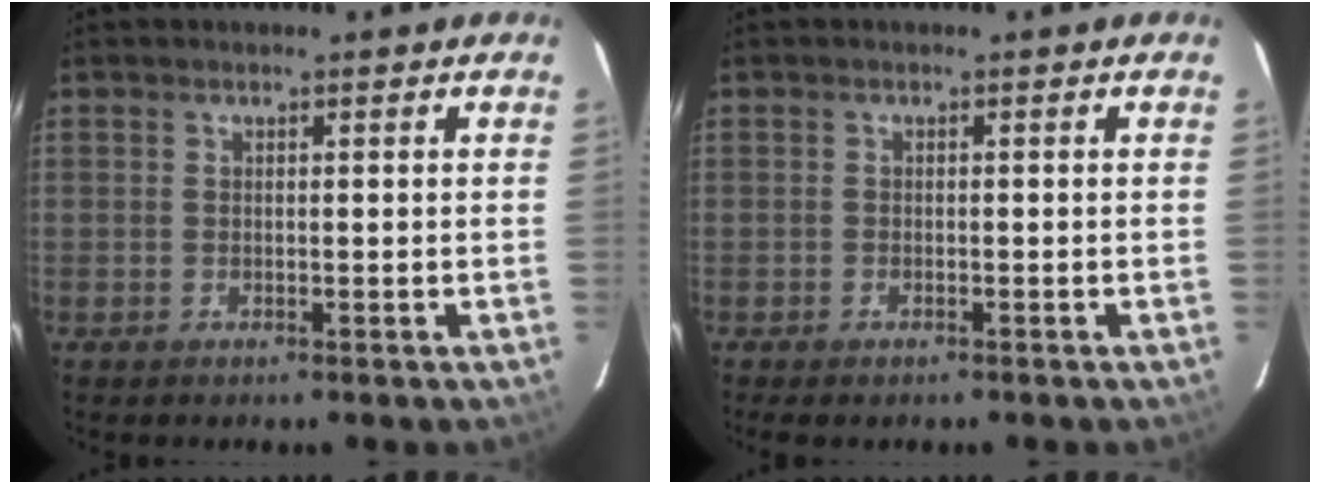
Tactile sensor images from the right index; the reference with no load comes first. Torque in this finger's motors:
{"motor_torque": [0.20, -0.02, 0.15, 0.03]}